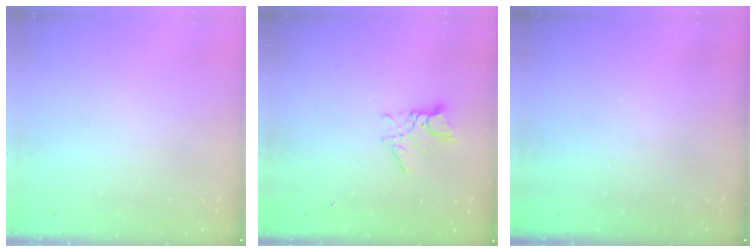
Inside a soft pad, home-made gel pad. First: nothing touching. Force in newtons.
{"total": 7.6, "press": 7.6, "slide": 0.8}
{"total": 0.0}